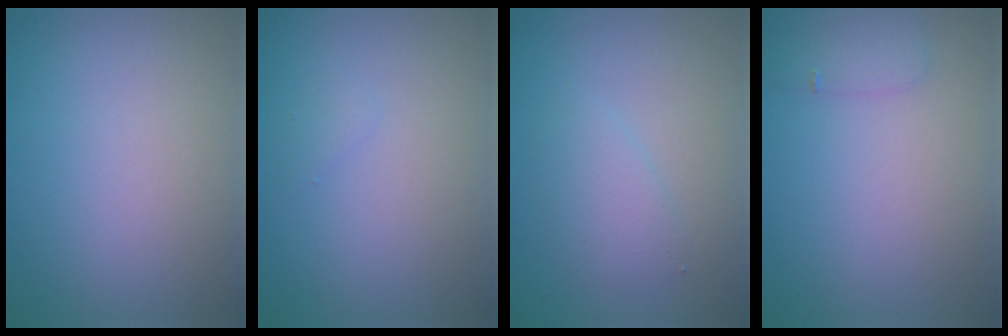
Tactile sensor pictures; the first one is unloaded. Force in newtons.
{"total": 0.5, "press": 0.5, "slide": 0.1}
{"total": 2.0, "press": 2.0, "slide": 0.1}
{"total": 1.4, "press": 1.4, "slide": 0.0}